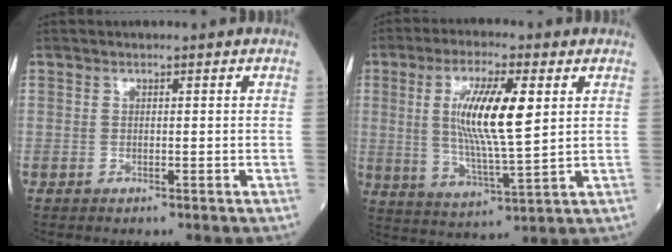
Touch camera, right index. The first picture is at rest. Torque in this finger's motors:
{"motor_torque": [1.31, 0.09, 0.82, 0.21]}